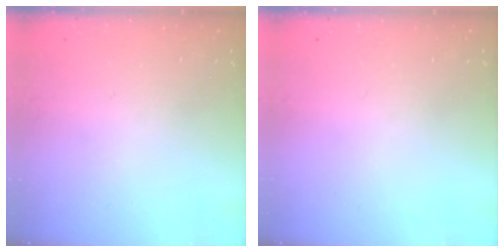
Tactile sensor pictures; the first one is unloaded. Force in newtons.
{"total": 0.0}